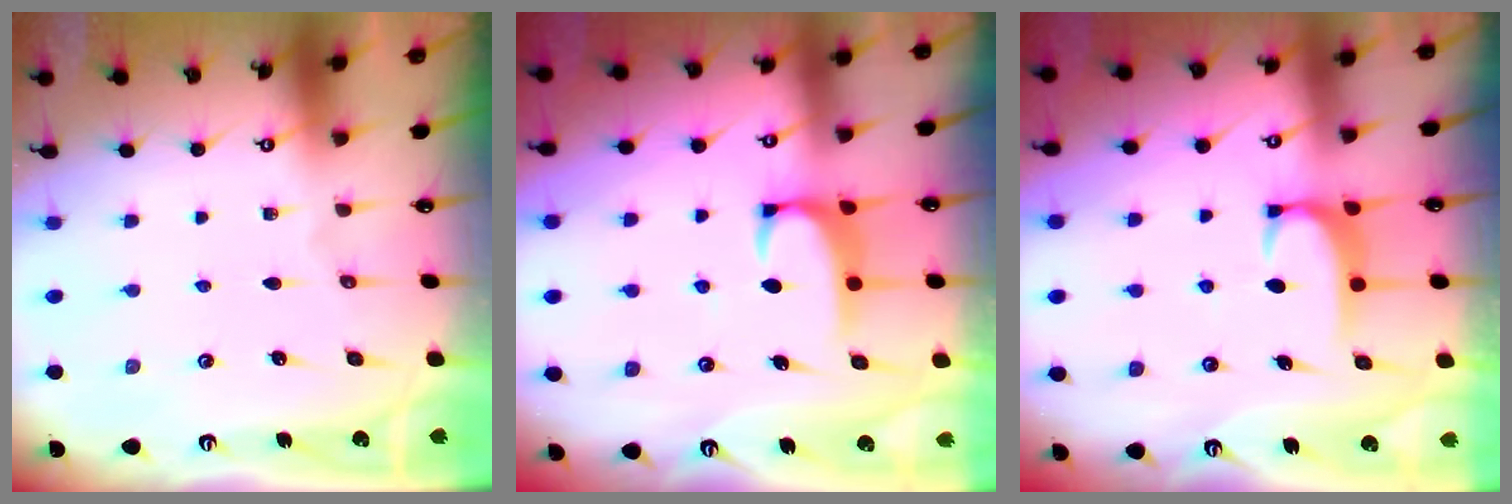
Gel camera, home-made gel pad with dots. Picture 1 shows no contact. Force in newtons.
{"total": 2.2, "press": 2.2, "slide": 0.3}
{"total": 1.8, "press": 1.7, "slide": 0.5}